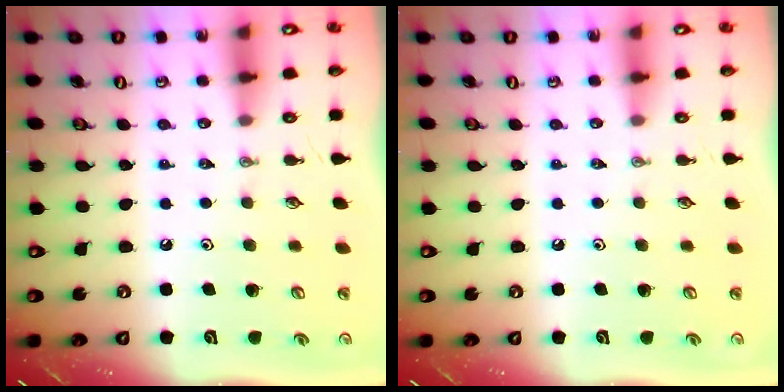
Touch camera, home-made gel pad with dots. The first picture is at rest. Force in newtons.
{"total": 0.0}